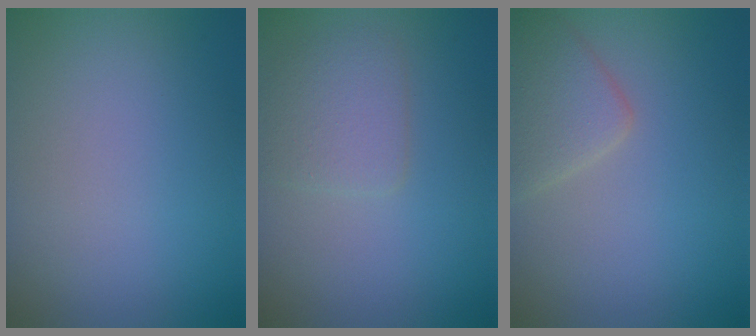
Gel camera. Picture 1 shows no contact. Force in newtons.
{"total": 2.5, "press": 2.5, "slide": 0.1}
{"total": 3.4, "press": 3.4, "slide": 0.1}